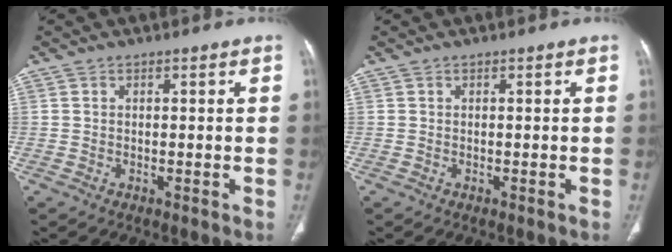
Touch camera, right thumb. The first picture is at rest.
{"total": 0.0}